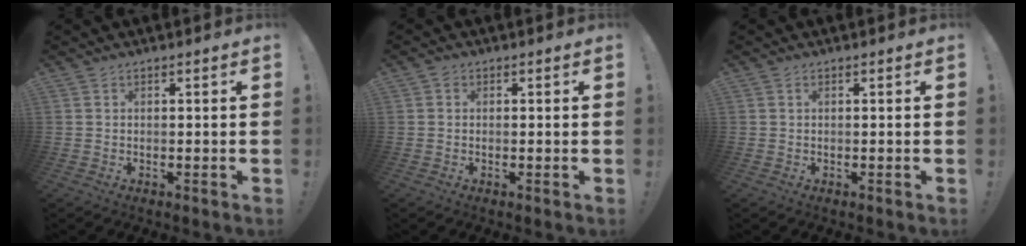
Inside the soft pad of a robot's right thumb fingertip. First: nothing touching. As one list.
[{"total": 0.9, "force": [0.0, 0.9, 0.1], "torque": [-0.003, 0.004, 0.000]}, {"total": 0.0}]